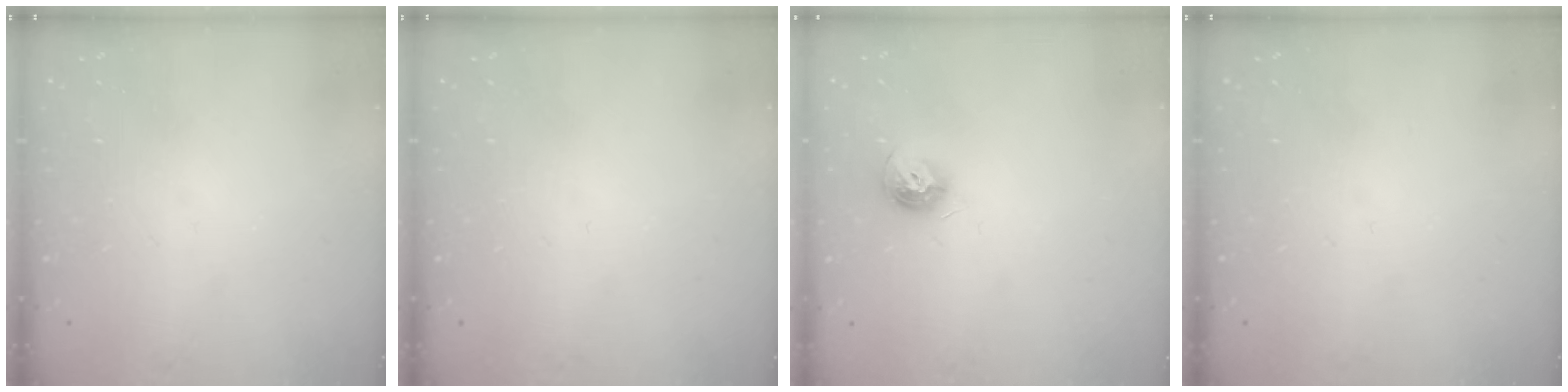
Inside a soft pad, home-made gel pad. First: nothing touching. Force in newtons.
{"total": 0.0}
{"total": 8.9, "press": 8.9, "slide": 0.5}
{"total": 0.0}